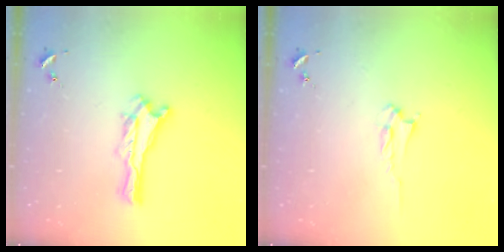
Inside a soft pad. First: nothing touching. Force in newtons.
{"total": 2.0, "press": 1.9, "slide": 0.3}